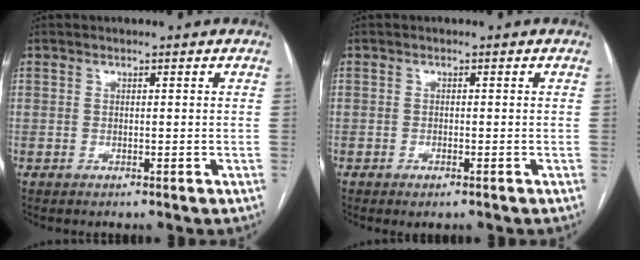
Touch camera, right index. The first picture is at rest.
{"total": 1.3, "force": [-0.8, 0.4, 1.0], "torque": [-0.018, -0.002, -0.007]}